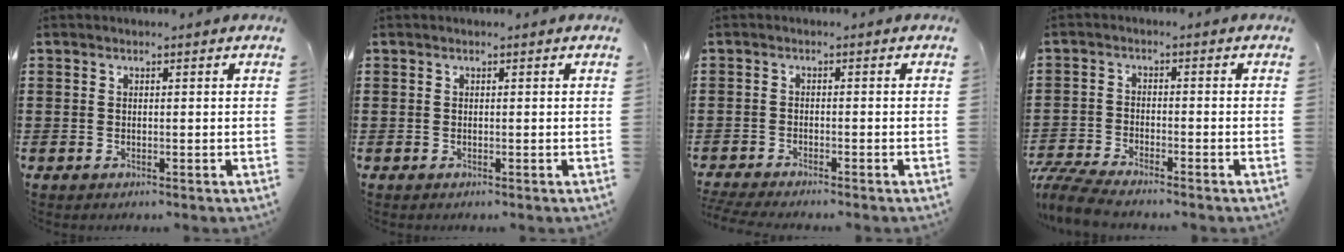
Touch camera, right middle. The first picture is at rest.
{"total": 0.0}
{"total": 2.2, "force": [-2.2, 0.0, 0.4], "torque": [-0.018, -0.002, -0.047]}
{"total": 5.5, "force": [-5.2, 0.6, 1.7], "torque": [-0.052, -0.006, -0.107]}